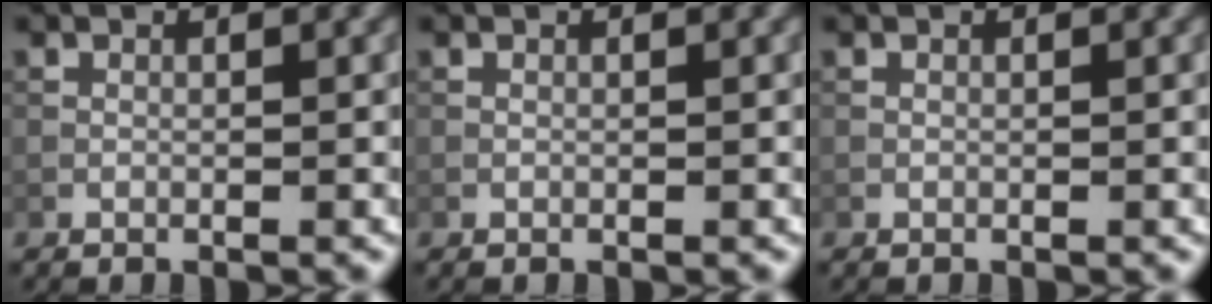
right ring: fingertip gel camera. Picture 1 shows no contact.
{"total": 0.0}
{"total": 0.0}